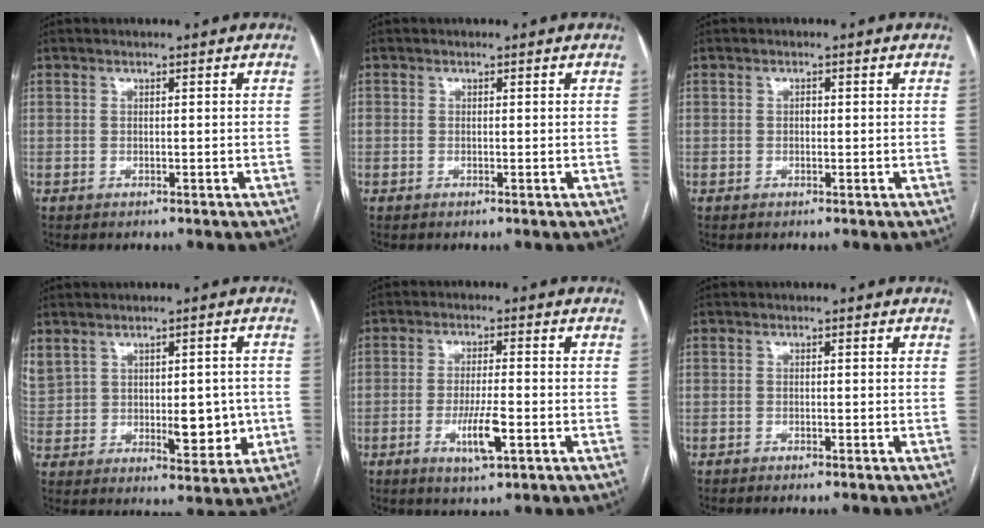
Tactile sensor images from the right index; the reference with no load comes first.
{"total": 0.0}
{"total": 0.7, "force": [0.0, 0.4, 0.5], "torque": [-0.006, 0.003, -0.004]}
{"total": 12.1, "force": [1.6, 7.0, 9.7], "torque": [-0.174, 0.012, 0.051]}
{"total": 6.2, "force": [-2.2, 0.8, 5.8], "torque": [-0.109, -0.010, -0.036]}
{"total": 0.6, "force": [-0.5, -0.1, 0.4], "torque": [-0.007, 0.000, -0.010]}